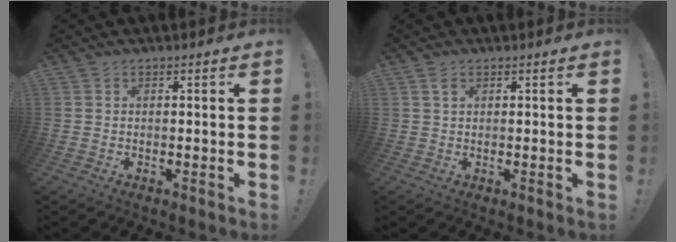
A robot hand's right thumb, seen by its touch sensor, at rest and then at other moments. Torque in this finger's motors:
{"motor_torque": [0.33, 0.28, 0.13, -0.30, 0.00]}